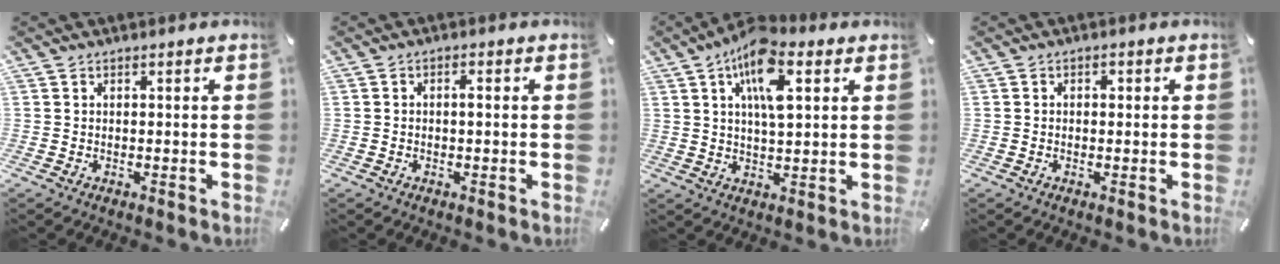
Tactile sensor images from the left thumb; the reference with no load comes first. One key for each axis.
{"total": 1.4, "fx": -0.2, "fy": 0.7, "fz": 1.2, "tx": -0.024, "ty": 0.003, "tz": -0.005}
{"total": 11.3, "fx": 5.1, "fy": 4.7, "fz": 9.0, "tx": -0.164, "ty": -0.007, "tz": 0.085}
{"total": 1.2, "fx": -0.4, "fy": 1.0, "fz": 0.6, "tx": -0.012, "ty": 0.005, "tz": -0.010}